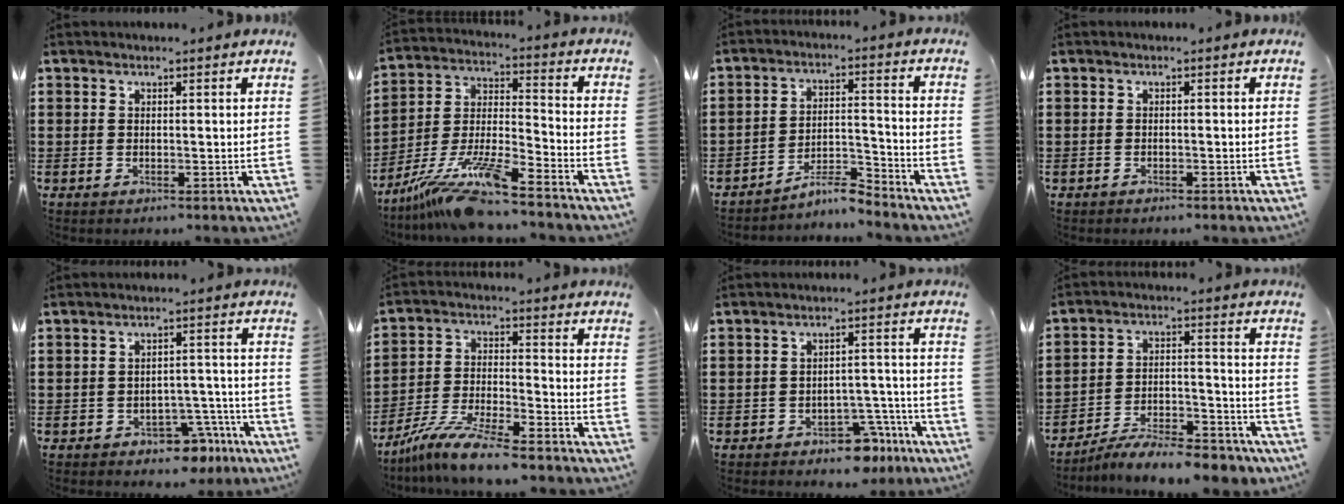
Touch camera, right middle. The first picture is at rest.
{"total": 12.4, "force": [-10.4, 0.4, 6.6], "torque": [-0.139, 0.004, -0.206]}
{"total": 5.7, "force": [-5.5, 0.4, 1.5], "torque": [-0.034, 0.003, -0.111]}
{"total": 0.6, "force": [-0.6, 0.2, 0.0], "torque": [-0.002, 0.001, -0.014]}
{"total": 4.6, "force": [-3.9, 1.9, 1.7], "torque": [-0.027, 0.017, -0.075]}
{"total": 9.0, "force": [-8.1, 0.2, 4.0], "torque": [-0.086, 0.002, -0.160]}
{"total": 5.4, "force": [-4.5, 2.1, 2.2], "torque": [-0.031, 0.019, -0.084]}
{"total": 8.1, "force": [-7.6, 1.1, 2.8], "torque": [-0.044, 0.016, -0.144]}